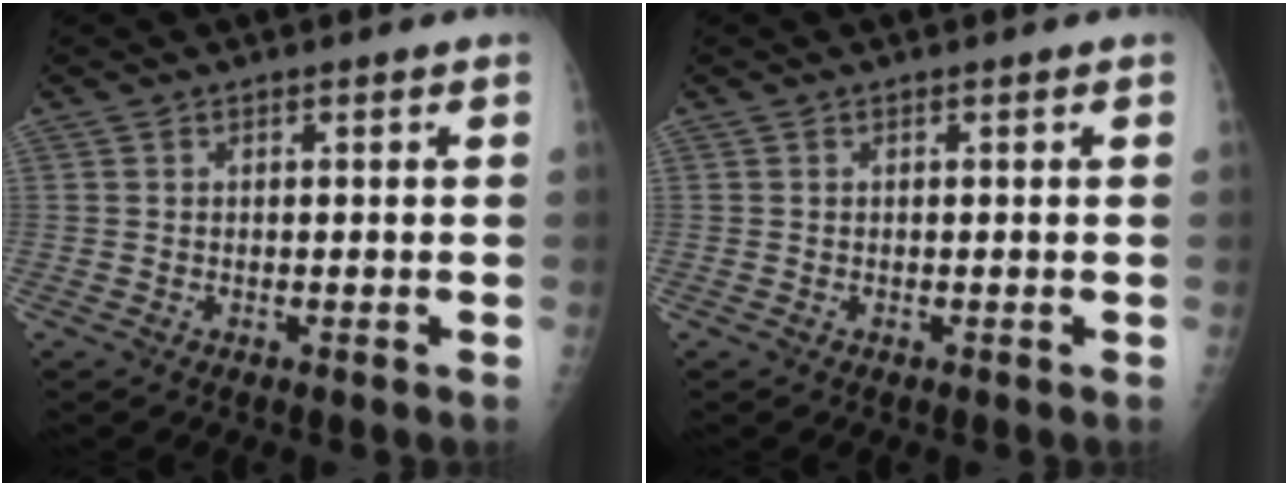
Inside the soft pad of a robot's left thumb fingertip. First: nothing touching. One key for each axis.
{"total": 0.0}